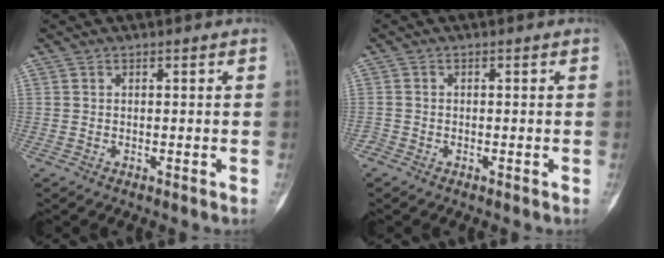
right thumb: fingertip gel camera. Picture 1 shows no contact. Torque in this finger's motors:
{"motor_torque": [-0.17, -0.05, -0.13, 0.23, 0.00]}